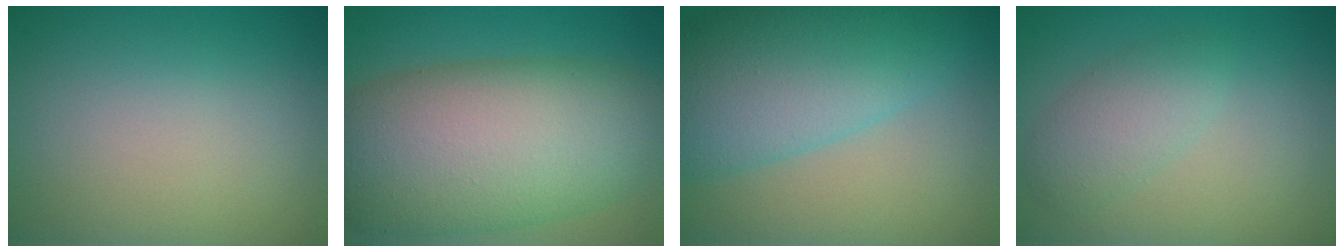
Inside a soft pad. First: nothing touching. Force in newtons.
{"total": 12.8, "press": 12.8, "slide": 0.6}
{"total": 9.9, "press": 9.9, "slide": 0.2}
{"total": 2.7, "press": 2.7, "slide": 0.1}